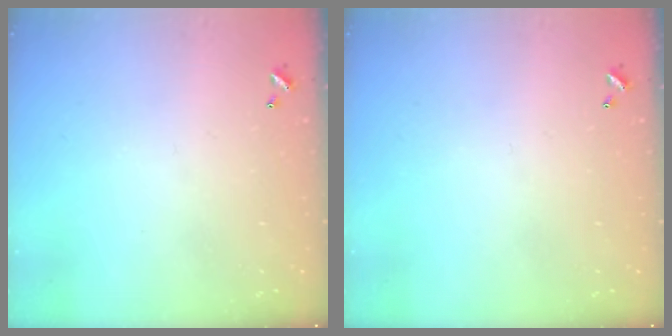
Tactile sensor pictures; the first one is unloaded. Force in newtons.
{"total": 0.0}